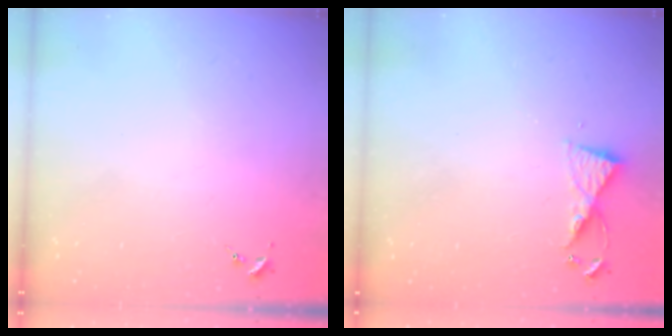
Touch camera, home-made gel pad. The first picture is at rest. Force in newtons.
{"total": 6.0, "press": 6.0, "slide": 0.6}